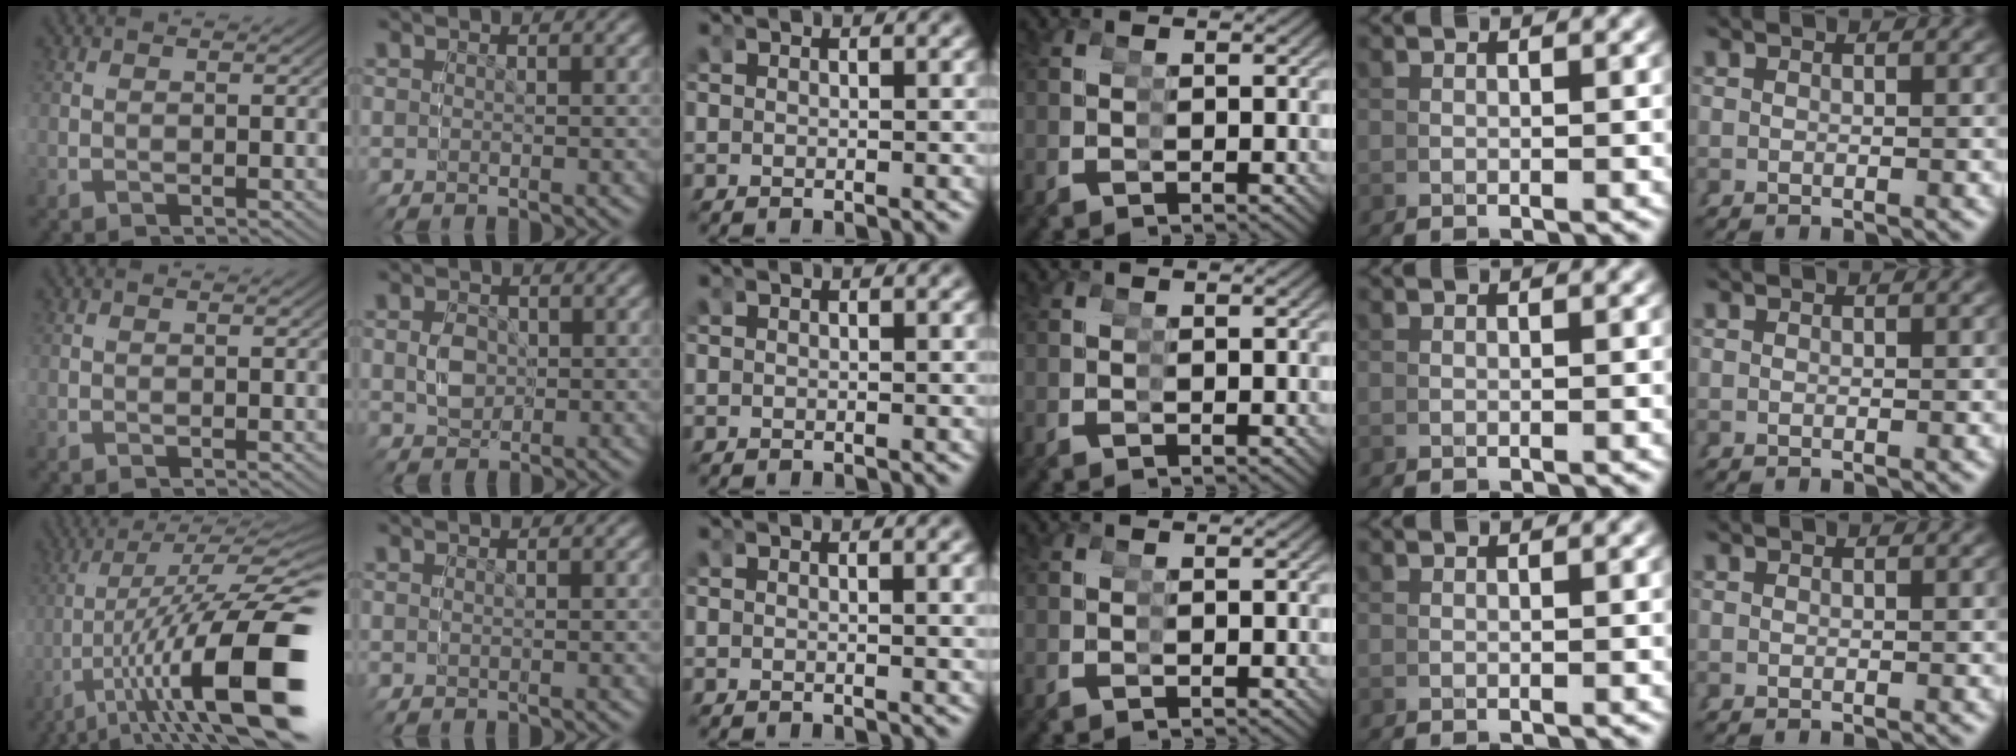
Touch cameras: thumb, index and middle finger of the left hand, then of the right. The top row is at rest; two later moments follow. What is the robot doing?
{"motion": "grasp_and_lifting", "object": "cup"}